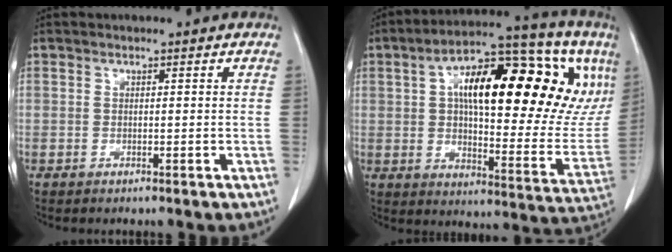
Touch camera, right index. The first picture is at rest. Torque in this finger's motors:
{"motor_torque": [1.72, 0.42, 1.05, 0.21]}